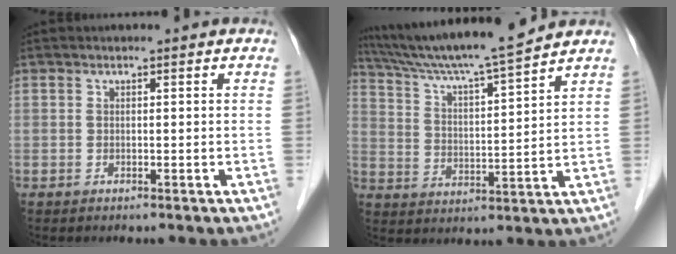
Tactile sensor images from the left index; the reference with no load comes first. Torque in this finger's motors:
{"motor_torque": [0.66, -0.73, 0.45, 0.09]}